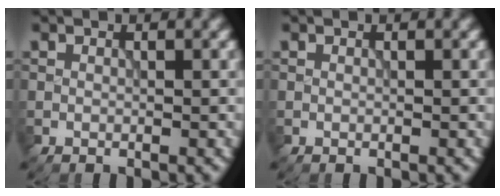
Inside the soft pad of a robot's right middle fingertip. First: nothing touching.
{"total": 0.0}